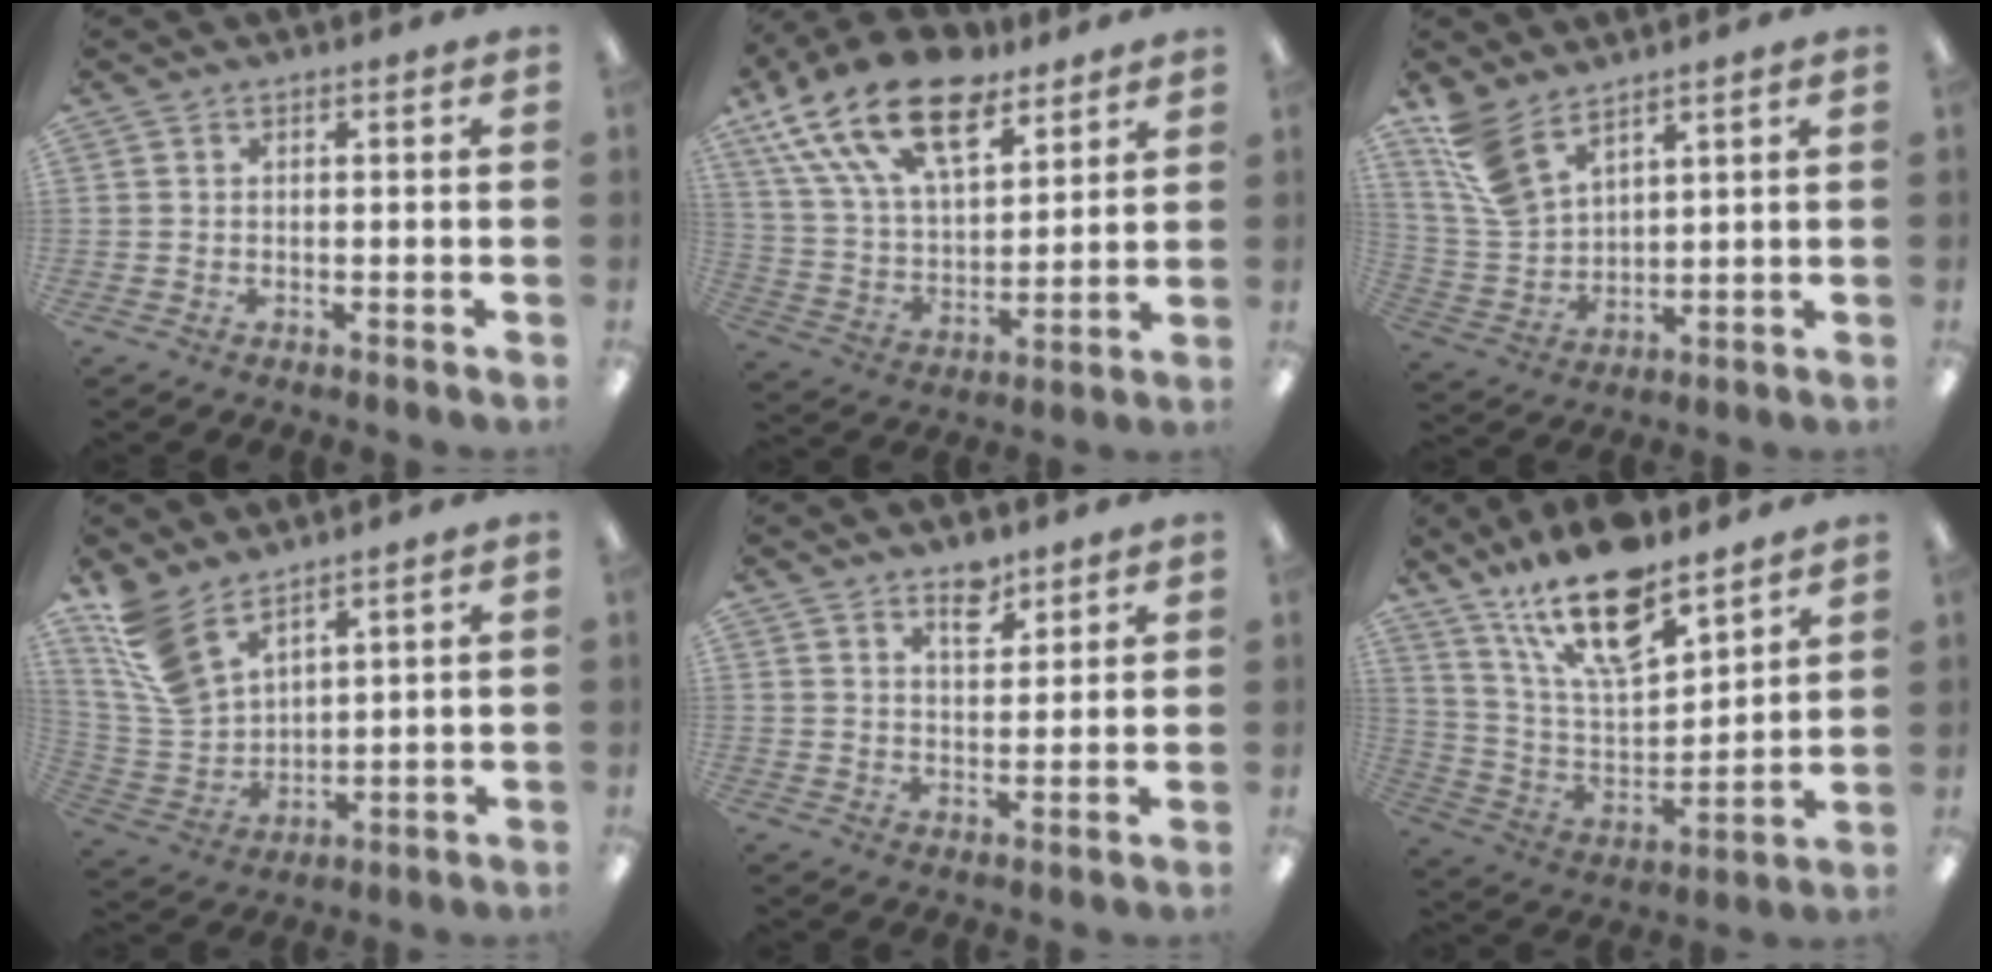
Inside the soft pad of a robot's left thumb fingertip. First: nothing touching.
{"total": 21.5, "force": [13.5, 10.5, 13.0], "torque": [-0.251, -0.067, 0.241]}
{"total": 11.0, "force": [8.3, 4.9, 5.3], "torque": [-0.128, -0.025, 0.165]}
{"total": 12.3, "force": [9.1, 5.8, 5.9], "torque": [-0.151, -0.032, 0.180]}
{"total": 6.2, "force": [4.6, 3.1, 2.9], "torque": [-0.028, -0.026, 0.078]}
{"total": 19.9, "force": [14.3, 7.3, 11.8], "torque": [-0.212, -0.080, 0.247]}